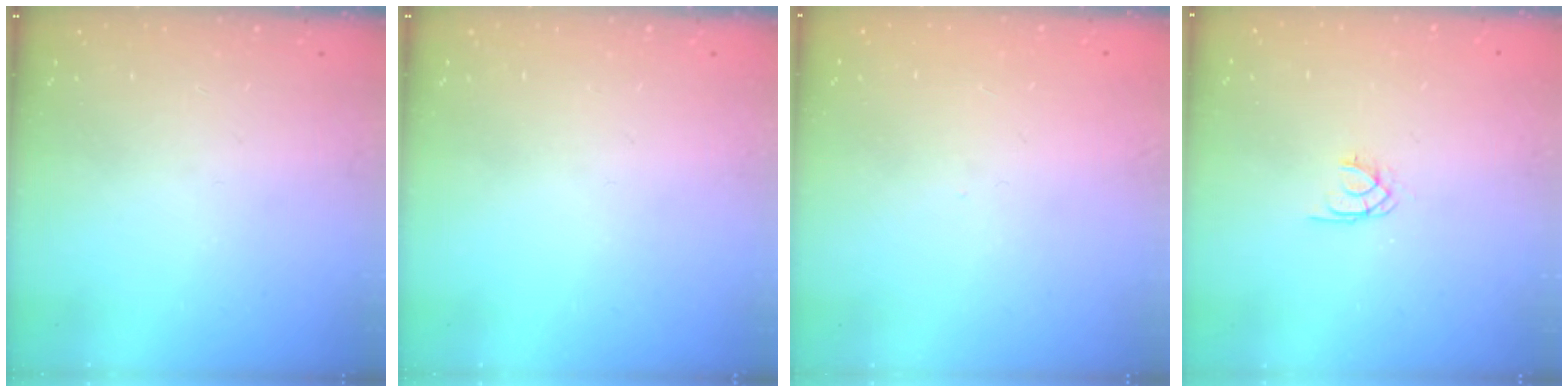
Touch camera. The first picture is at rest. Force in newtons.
{"total": 0.0}
{"total": 0.0}
{"total": 1.8, "press": 1.8, "slide": 0.3}